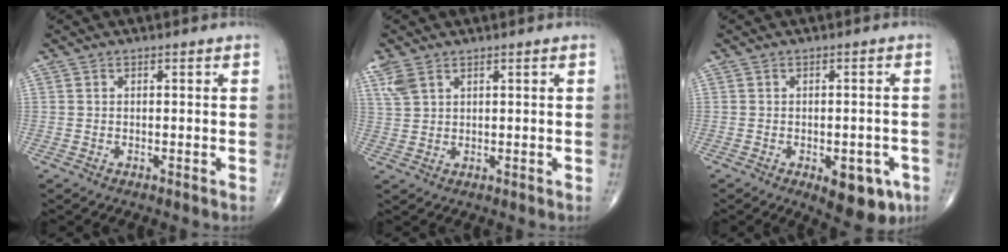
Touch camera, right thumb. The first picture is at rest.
{"total": 4.1, "force": [2.4, 2.2, 2.4], "torque": [-0.058, 0.005, 0.060]}
{"total": 8.7, "force": [-3.9, 4.2, 6.6], "torque": [-0.056, 0.010, -0.041]}